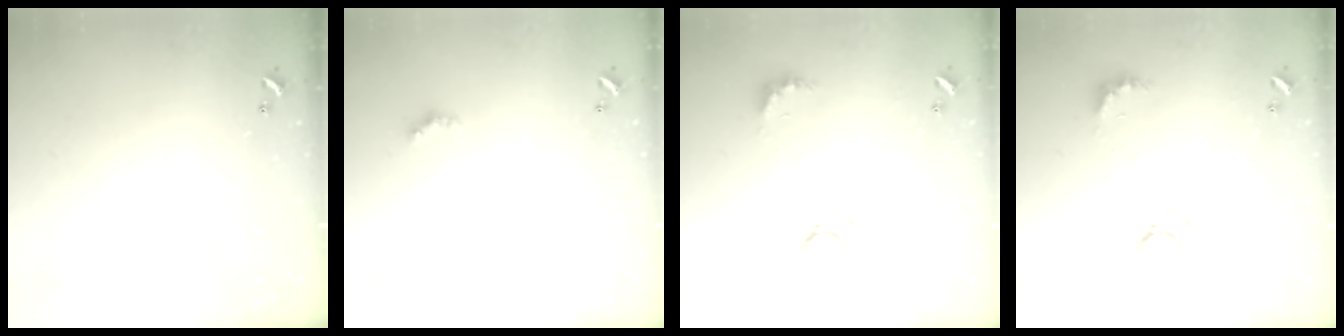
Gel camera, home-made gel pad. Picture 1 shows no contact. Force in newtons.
{"total": 1.6, "press": 1.6, "slide": 0.4}
{"total": 7.0, "press": 7.0, "slide": 0.8}
{"total": 7.0, "press": 7.0, "slide": 0.8}